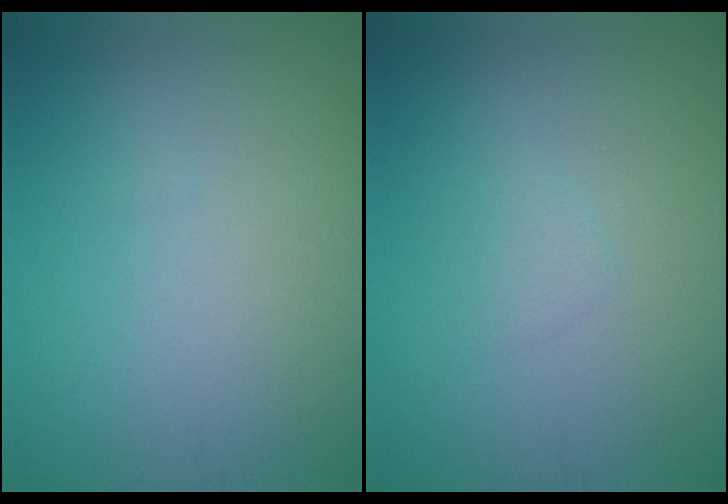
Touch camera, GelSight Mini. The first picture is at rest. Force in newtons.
{"total": 0.7, "press": 0.7, "slide": 0.1}